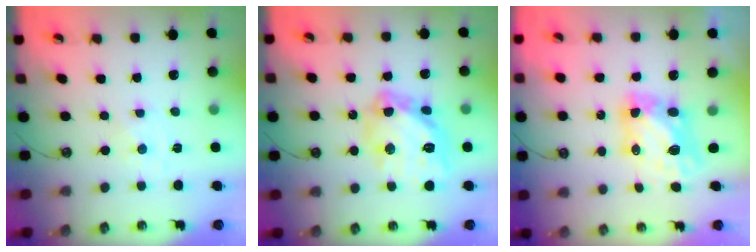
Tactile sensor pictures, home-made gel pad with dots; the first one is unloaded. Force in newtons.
{"total": 18.9, "press": 18.8, "slide": 1.8}
{"total": 7.4, "press": 7.3, "slide": 0.6}